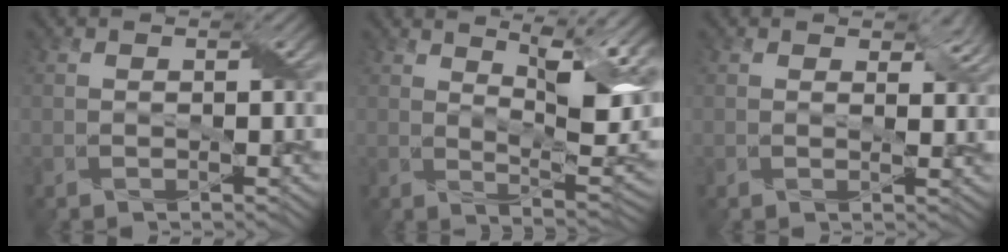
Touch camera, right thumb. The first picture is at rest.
{"total": 11.9, "force": [5.5, 4.0, 9.7], "torque": [-0.166, 0.011, 0.085]}
{"total": 3.5, "force": [2.0, 1.8, 2.2], "torque": [-0.033, -0.005, 0.031]}